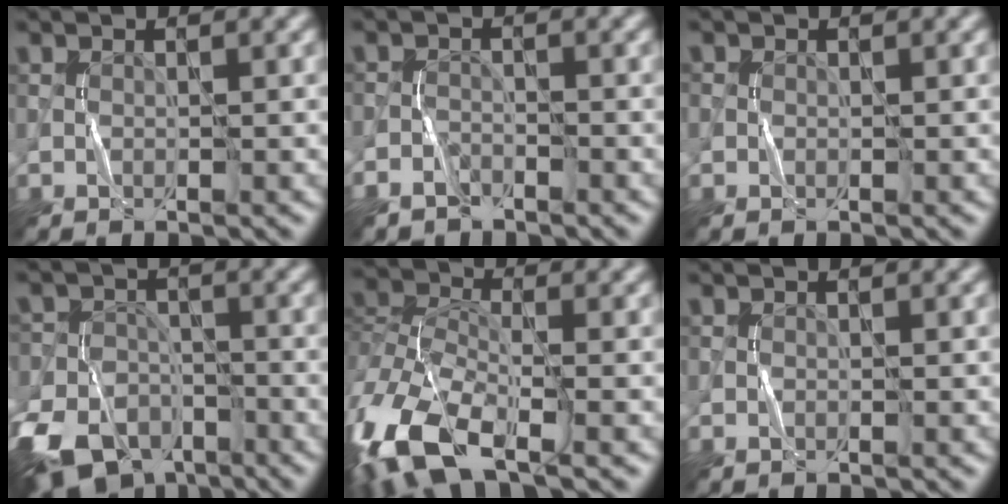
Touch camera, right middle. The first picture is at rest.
{"total": 2.2, "force": [-1.9, 1.2, 0.4], "torque": [-0.007, -0.001, -0.045]}
{"total": 0.8, "force": [0.0, 0.8, 0.0], "torque": [0.007, -0.002, -0.005]}
{"total": 11.5, "force": [-7.5, 7.1, 5.0], "torque": [-0.105, -0.032, -0.144]}
{"total": 11.2, "force": [-6.0, 4.9, 8.1], "torque": [-0.186, -0.017, -0.129]}
{"total": 0.0}